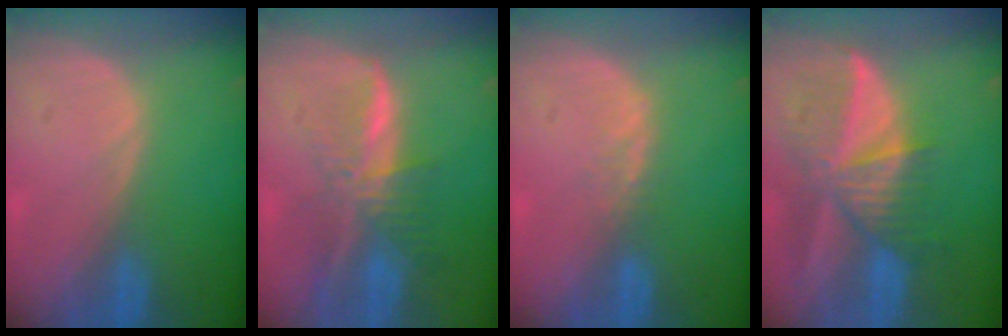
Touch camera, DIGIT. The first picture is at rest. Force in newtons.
{"total": 7.9, "press": 6.7, "slide": 4.3}
{"total": 1.4, "press": 1.4, "slide": 0.3}
{"total": 9.8, "press": 8.6, "slide": 4.6}